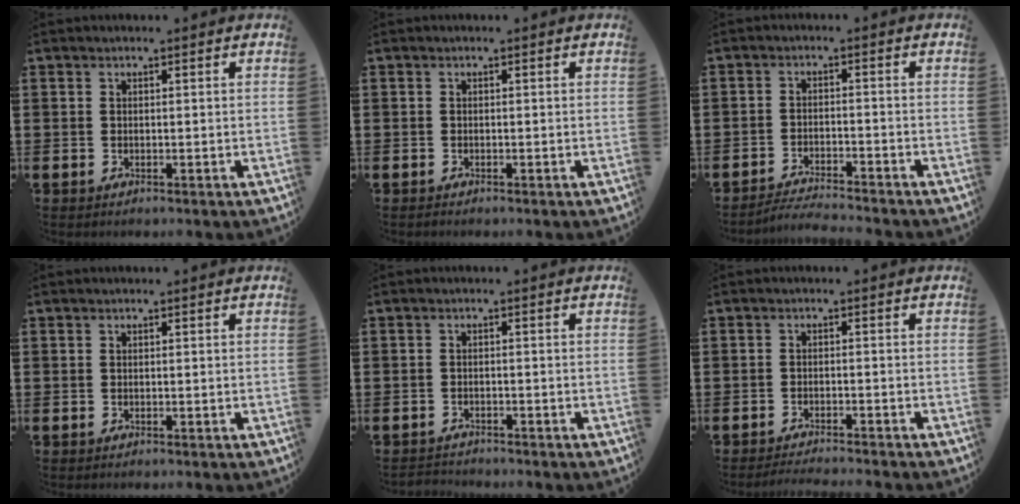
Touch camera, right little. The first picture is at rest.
{"total": 0.0}
{"total": 2.5, "force": [-2.5, -0.2, 0.2], "torque": [-0.006, 0.003, -0.054]}
{"total": 0.0}
{"total": 1.2, "force": [-1.2, 0.1, -0.1], "torque": [-0.002, 0.002, -0.025]}
{"total": 1.5, "force": [-1.5, -0.2, 0.2], "torque": [-0.003, 0.002, -0.029]}